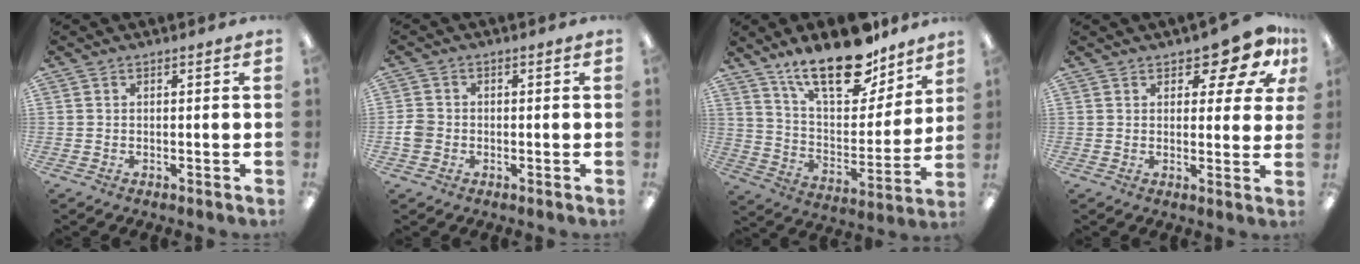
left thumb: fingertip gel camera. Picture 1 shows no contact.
{"total": 3.1, "force": [-0.7, 2.7, 1.3], "torque": [-0.020, 0.006, -0.013]}
{"total": 21.8, "force": [15.8, 8.9, 12.1], "torque": [-0.191, -0.098, 0.274]}
{"total": 9.3, "force": [6.0, 3.9, 5.9], "torque": [-0.070, -0.034, 0.103]}